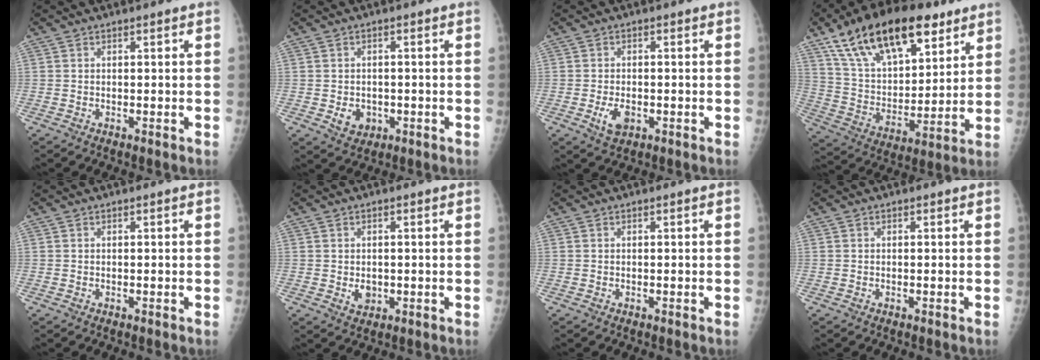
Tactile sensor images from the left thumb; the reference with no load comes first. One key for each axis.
{"total": 4.1, "fx": -1.0, "fy": 3.4, "fz": 2.1, "tx": -0.017, "ty": 0.002, "tz": -0.004}
{"total": 4.1, "fx": -1.3, "fy": 2.6, "fz": 3.0, "tx": -0.048, "ty": -0.002, "tz": -0.017}
{"total": 25.2, "fx": 14.9, "fy": 12.0, "fz": 16.5, "tx": -0.255, "ty": -0.025, "tz": 0.261}
{"total": 0.0}
{"total": 2.7, "fx": -0.2, "fy": 2.2, "fz": 1.6, "tx": -0.014, "ty": -0.001, "tz": 0.004}
{"total": 0.0}
{"total": 0.0}